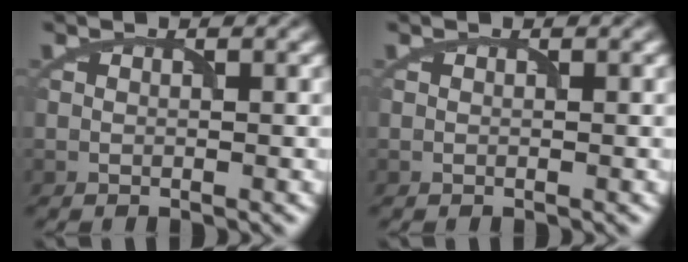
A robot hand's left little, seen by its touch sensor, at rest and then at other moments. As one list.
[{"total": 0.0}]